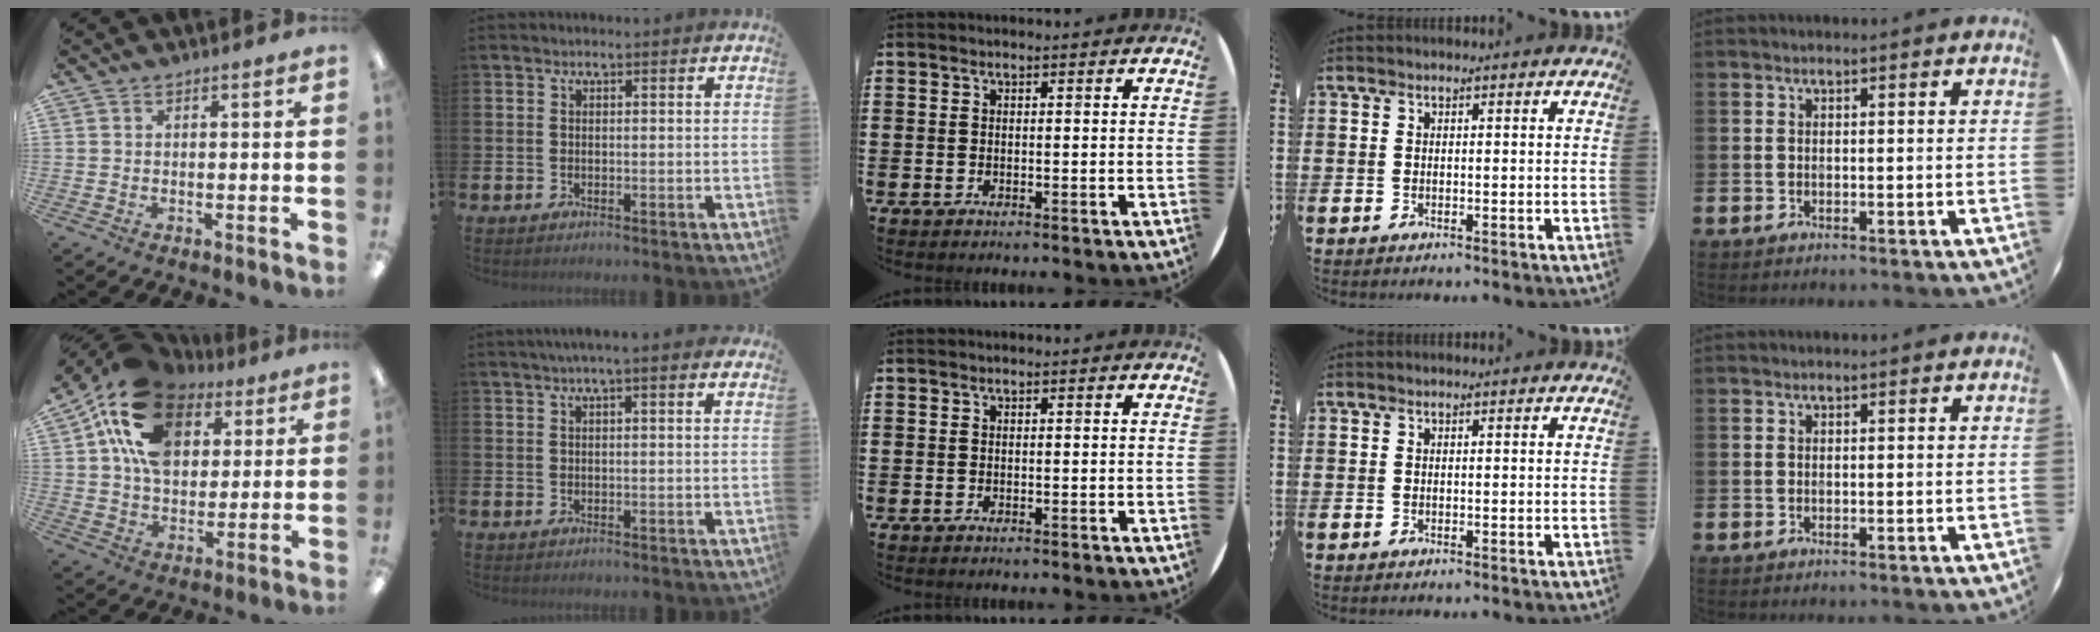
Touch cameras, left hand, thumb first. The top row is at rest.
{"thumb": {"total": 18.6, "force": [8.5, 13.0, 10.2], "torque": [-0.179, -0.021, 0.158]}, "index": {"total": 2.2, "force": [1.5, 0.0, 1.5], "torque": [-0.031, 0.005, 0.027]}}